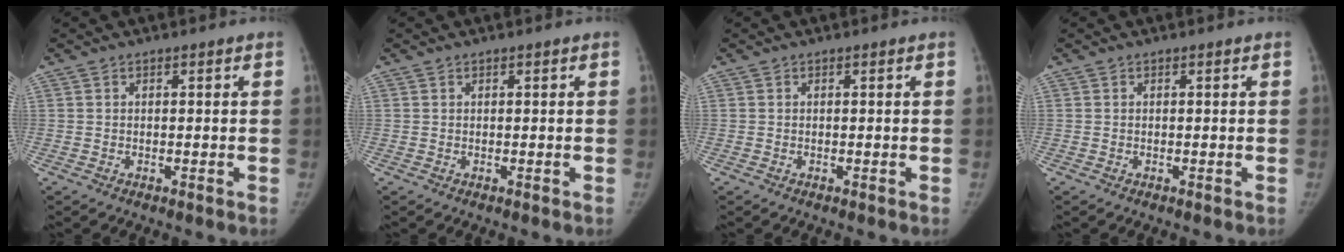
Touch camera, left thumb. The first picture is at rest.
{"total": 0.0}
{"total": 0.0}
{"total": 0.0}